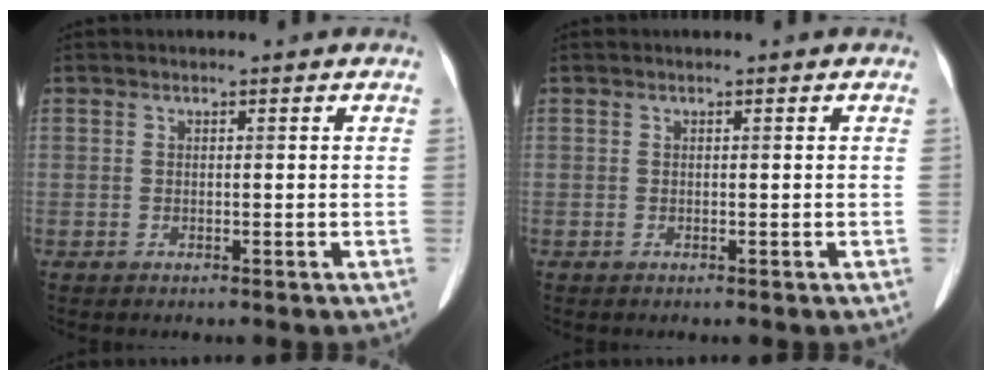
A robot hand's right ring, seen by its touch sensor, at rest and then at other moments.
{"total": 0.0}